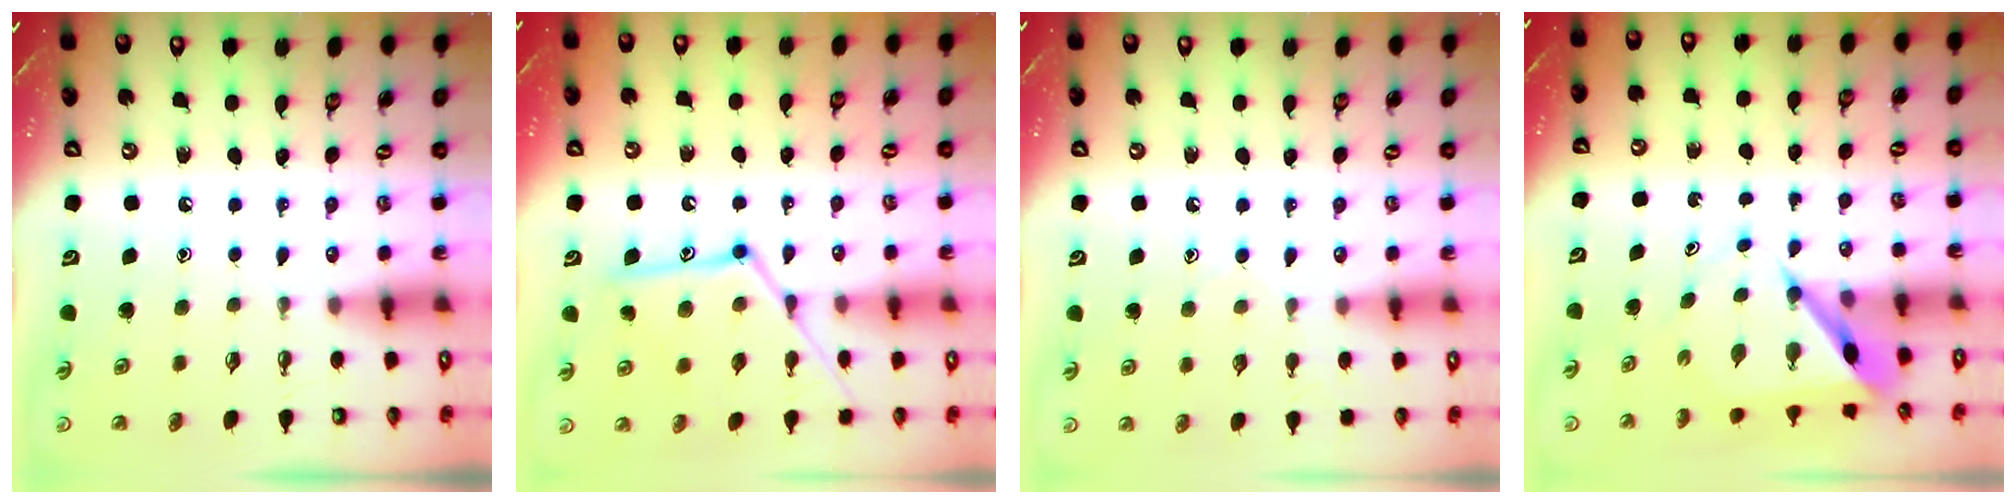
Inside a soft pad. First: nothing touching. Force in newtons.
{"total": 14.5, "press": 14.4, "slide": 1.0}
{"total": 6.6, "press": 6.5, "slide": 0.6}
{"total": 6.4, "press": 6.4, "slide": 0.6}